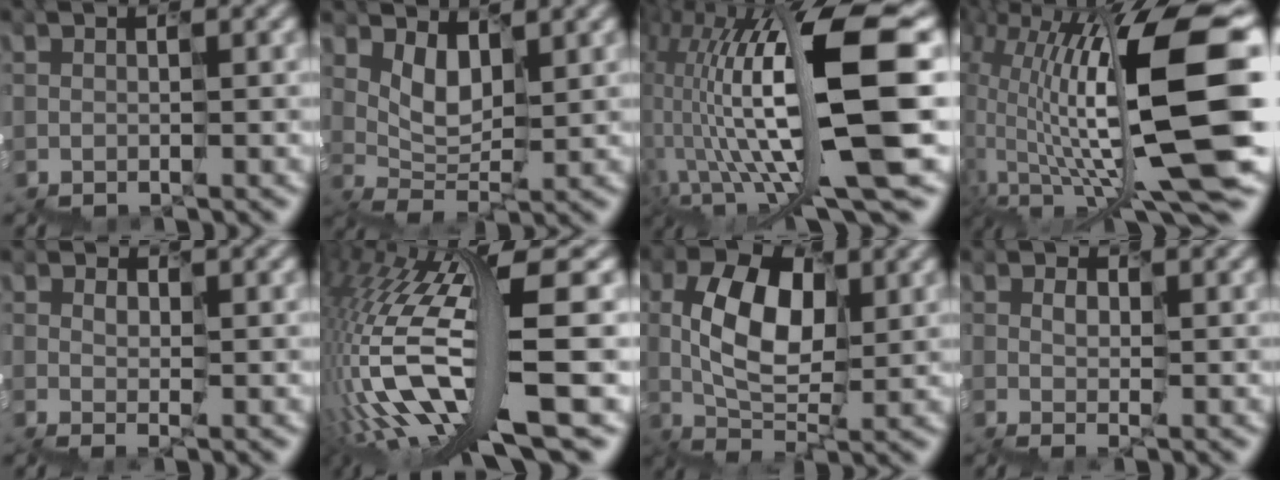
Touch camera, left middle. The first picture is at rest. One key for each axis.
{"total": 1.7, "fx": 1.4, "fy": 0.7, "fz": 0.5, "tx": -0.029, "ty": -0.001, "tz": 0.029}
{"total": 13.1, "fx": 0.9, "fy": 3.7, "fz": 12.5, "tx": -0.254, "ty": 0.000, "tz": 0.036}
{"total": 13.4, "fx": 1.8, "fy": 3.5, "fz": 12.8, "tx": -0.248, "ty": 0.011, "tz": 0.045}
{"total": 0.0}
{"total": 13.1, "fx": -2.9, "fy": 2.5, "fz": 12.6, "tx": -0.282, "ty": 0.007, "tz": -0.045}
{"total": 3.9, "fx": 0.6, "fy": 2.5, "fz": 3.0, "tx": -0.072, "ty": 0.007, "tz": 0.006}
{"total": 0.0}